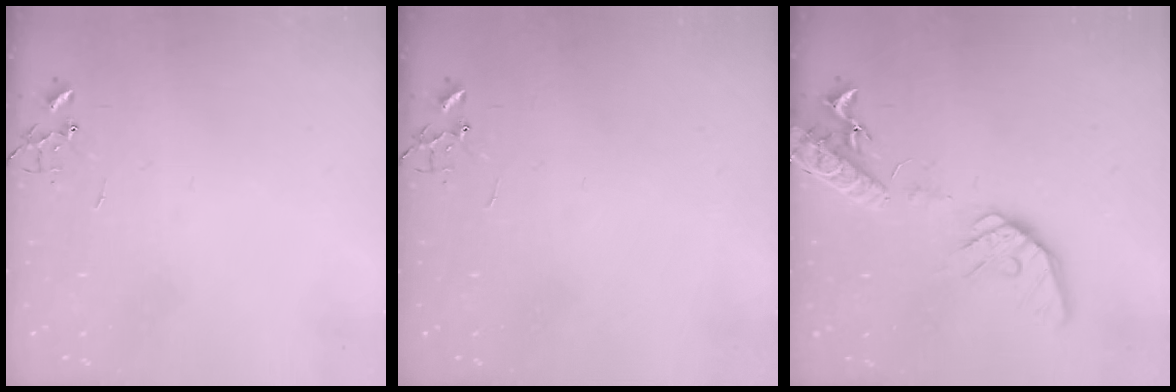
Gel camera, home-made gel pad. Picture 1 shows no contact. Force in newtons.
{"total": 0.0}
{"total": 16.0, "press": 15.8, "slide": 2.5}